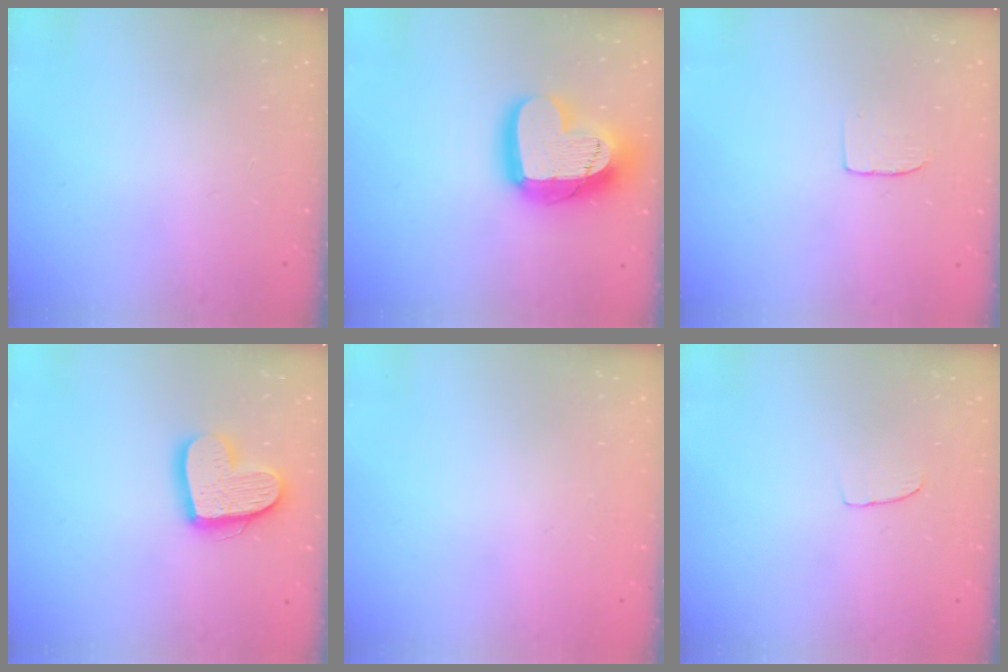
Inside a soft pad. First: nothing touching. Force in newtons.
{"total": 24.2, "press": 24.1, "slide": 1.8}
{"total": 3.7, "press": 3.7, "slide": 0.2}
{"total": 16.2, "press": 16.2, "slide": 1.4}
{"total": 0.0}
{"total": 3.1, "press": 3.1, "slide": 0.2}